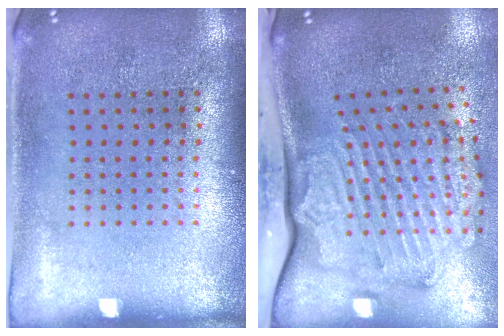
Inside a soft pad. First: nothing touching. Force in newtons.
{"total": 2.8, "press": 2.2, "slide": 1.7}